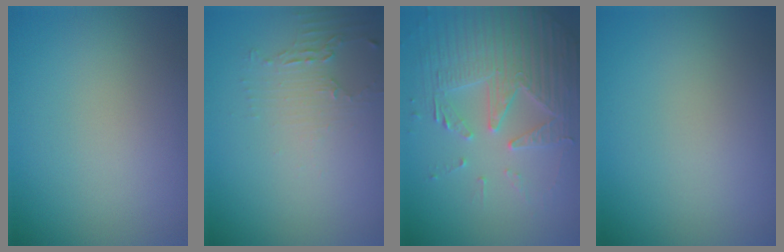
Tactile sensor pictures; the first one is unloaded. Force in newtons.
{"total": 2.2, "press": 1.6, "slide": 1.5}
{"total": 5.0, "press": 4.4, "slide": 2.4}
{"total": 0.0}